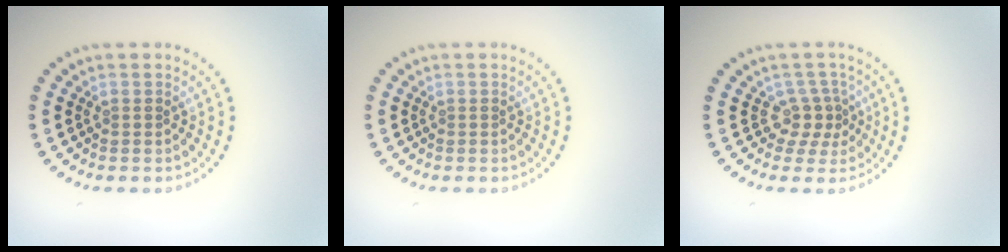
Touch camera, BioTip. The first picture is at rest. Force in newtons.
{"total": 0.0}
{"total": 2.4, "press": 1.6, "slide": 1.8}